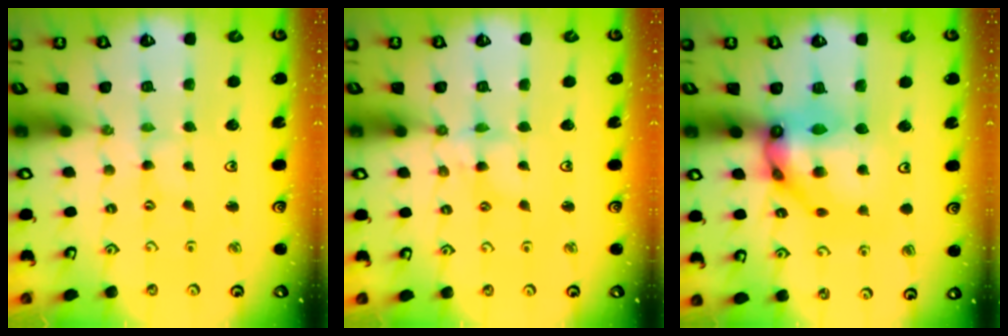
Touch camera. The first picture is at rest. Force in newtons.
{"total": 3.5, "press": 3.5, "slide": 0.3}
{"total": 14.9, "press": 14.8, "slide": 1.3}